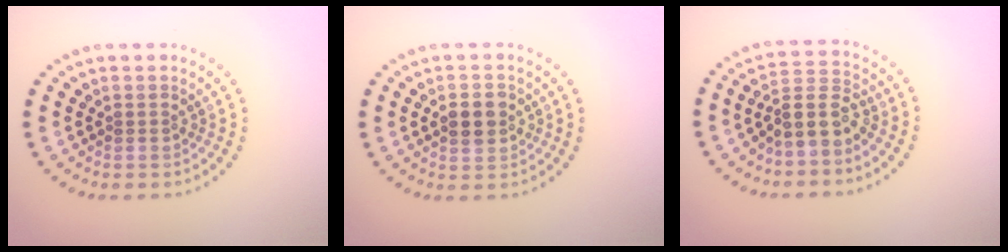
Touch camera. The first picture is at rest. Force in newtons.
{"total": 2.5, "press": 2.5, "slide": 0.2}
{"total": 3.5, "press": 3.0, "slide": 1.8}